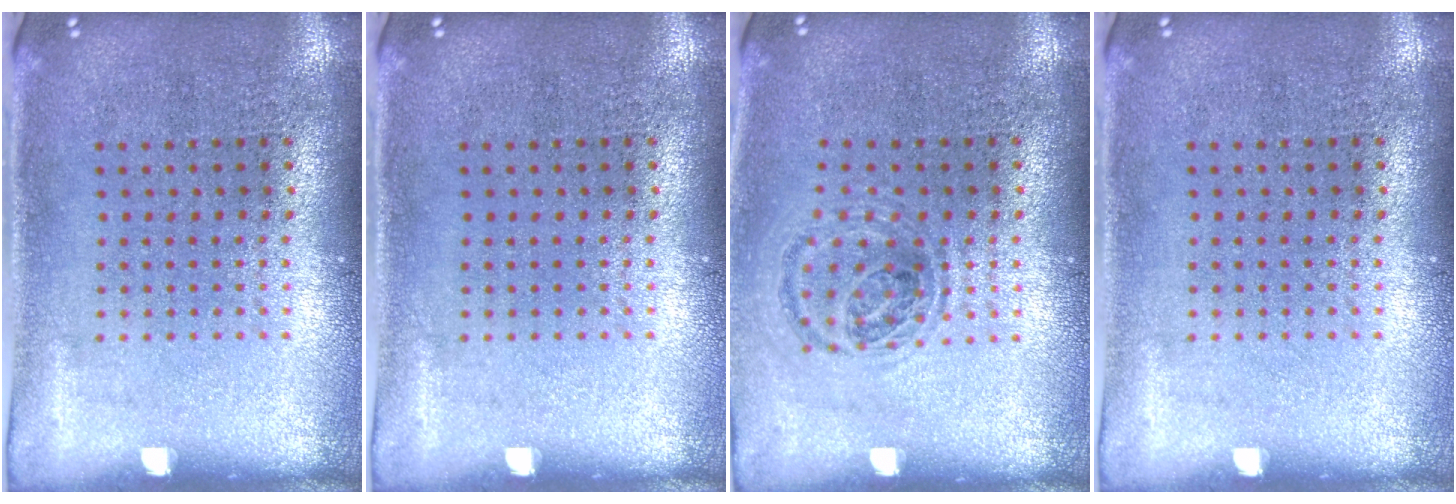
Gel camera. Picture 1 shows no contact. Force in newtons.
{"total": 0.0}
{"total": 1.0, "press": 0.9, "slide": 0.2}
{"total": 0.0}